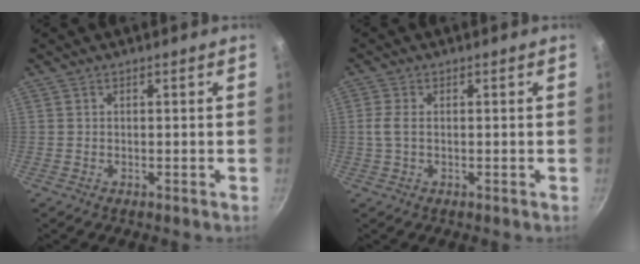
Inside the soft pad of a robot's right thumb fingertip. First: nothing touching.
{"total": 2.6, "force": [0.1, 1.4, 2.2], "torque": [-0.055, 0.003, 0.000]}